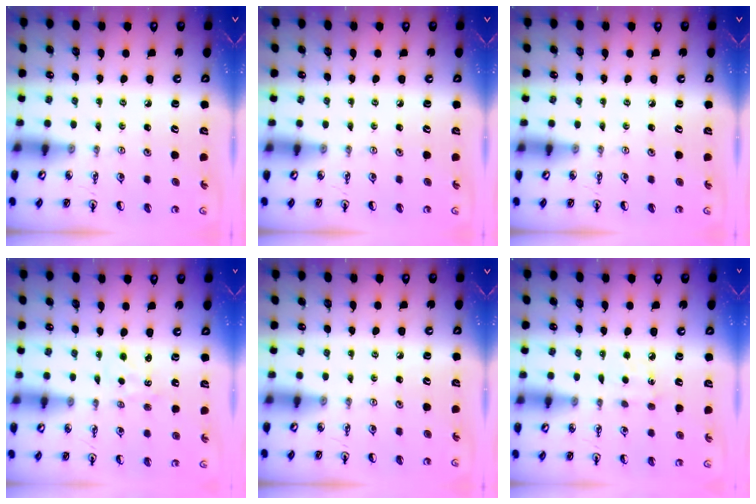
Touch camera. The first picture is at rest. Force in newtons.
{"total": 0.0}
{"total": 0.0}
{"total": 1.5, "press": 1.4, "slide": 0.3}
{"total": 0.0}
{"total": 5.1, "press": 5.1, "slide": 0.5}